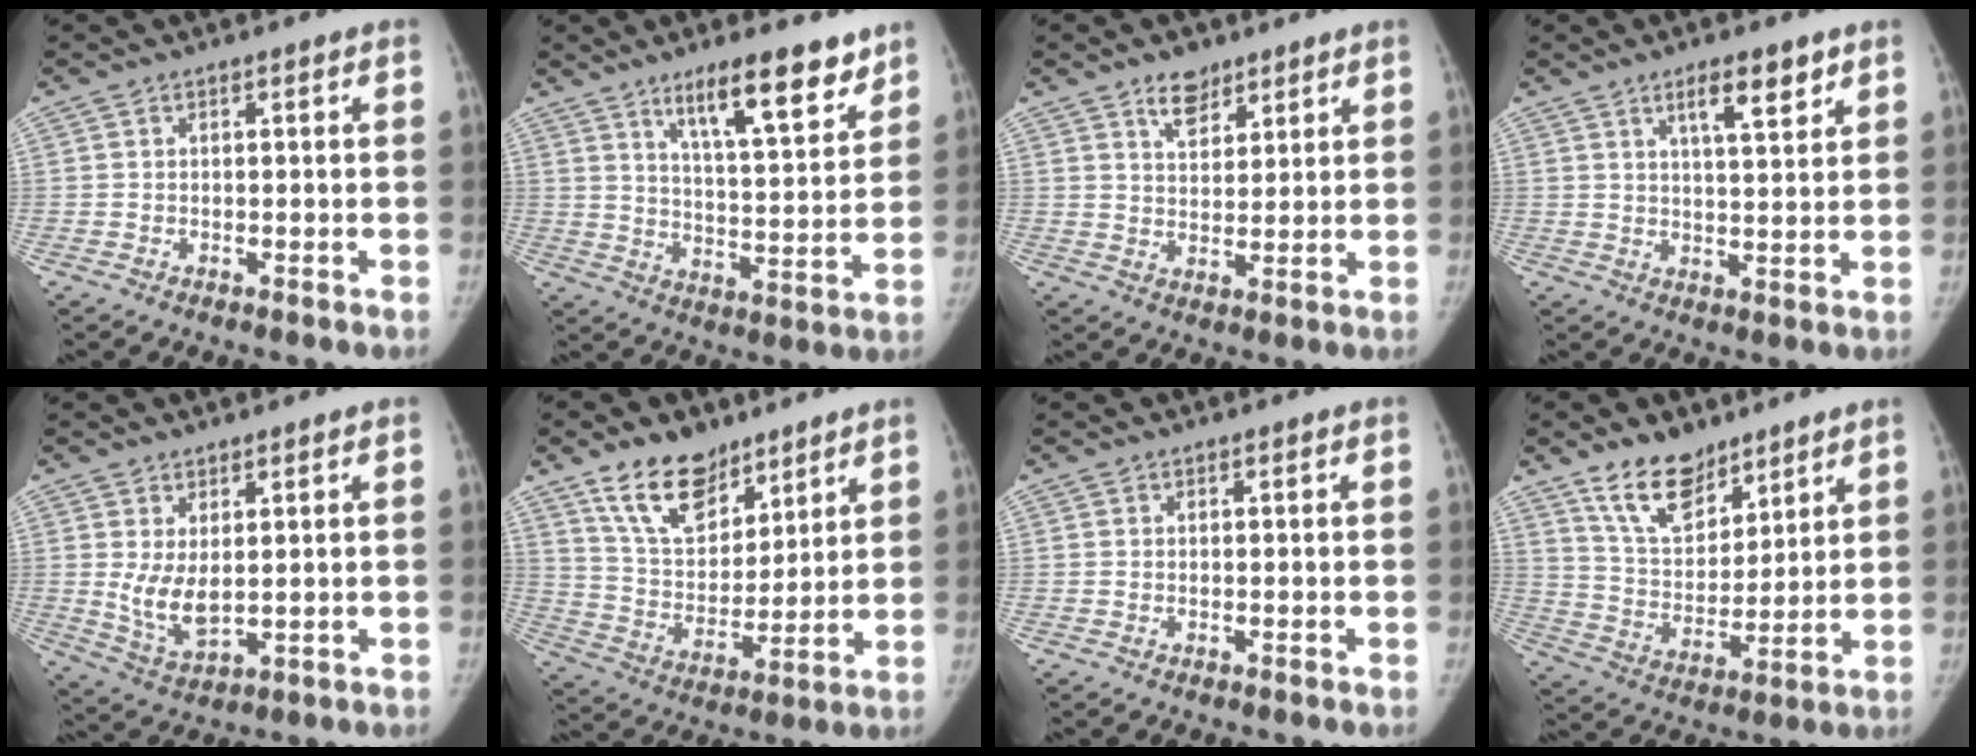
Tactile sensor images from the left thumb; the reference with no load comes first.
{"total": 13.8, "force": [9.5, 3.5, 9.5], "torque": [-0.119, -0.058, 0.154]}
{"total": 5.5, "force": [3.8, 3.1, 2.3], "torque": [-0.010, -0.028, 0.068]}
{"total": 7.0, "force": [4.2, 2.0, 5.2], "torque": [-0.069, -0.026, 0.066]}
{"total": 6.4, "force": [1.0, 3.5, 5.3], "torque": [-0.090, -0.020, 0.034]}
{"total": 13.3, "force": [9.2, 7.5, 6.1], "torque": [-0.069, -0.057, 0.173]}
{"total": 0.0}
{"total": 12.3, "force": [8.8, 6.6, 5.5], "torque": [-0.060, -0.059, 0.167]}